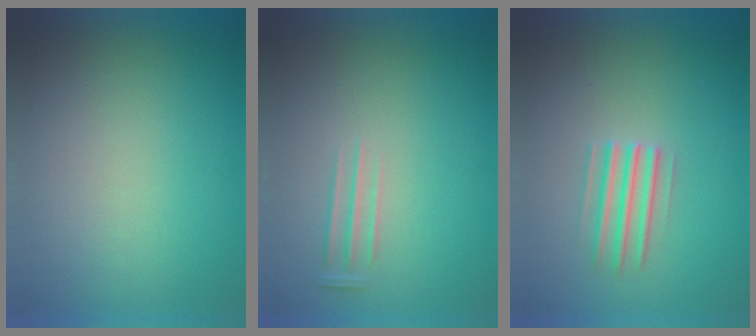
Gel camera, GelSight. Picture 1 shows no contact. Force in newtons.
{"total": 1.2}
{"total": 2.8}